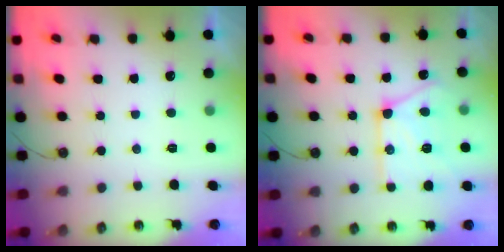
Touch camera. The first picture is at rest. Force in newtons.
{"total": 16.7, "press": 16.6, "slide": 1.4}